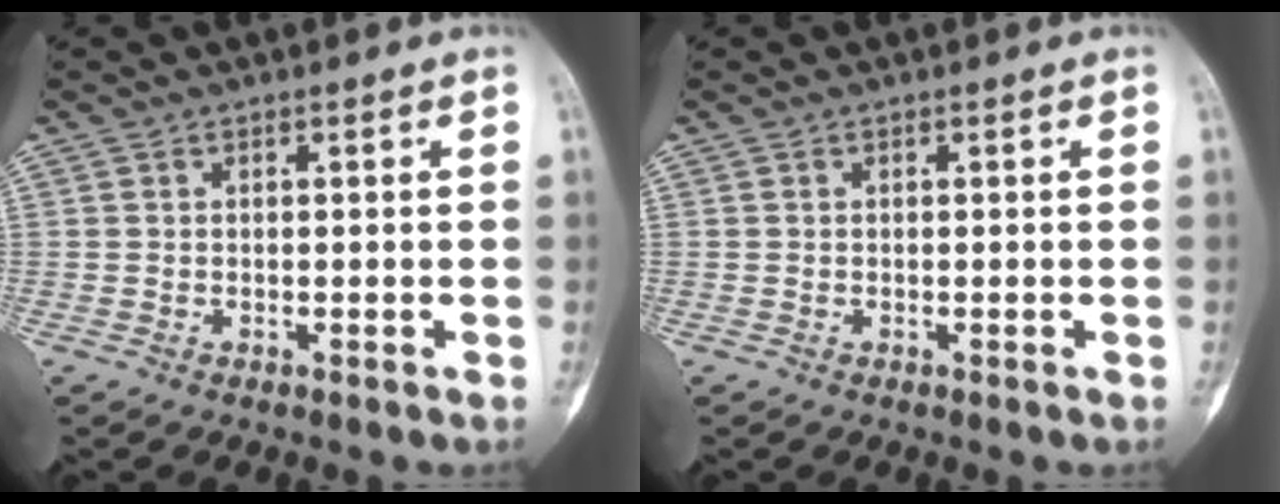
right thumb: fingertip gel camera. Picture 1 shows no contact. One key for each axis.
{"total": 0.0}